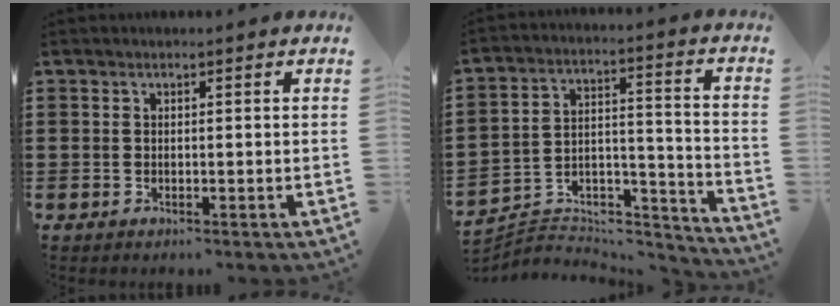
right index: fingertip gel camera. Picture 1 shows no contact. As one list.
[{"total": 4.3, "force": [-3.6, 2.2, 0.7], "torque": [-0.017, 0.003, -0.074]}]